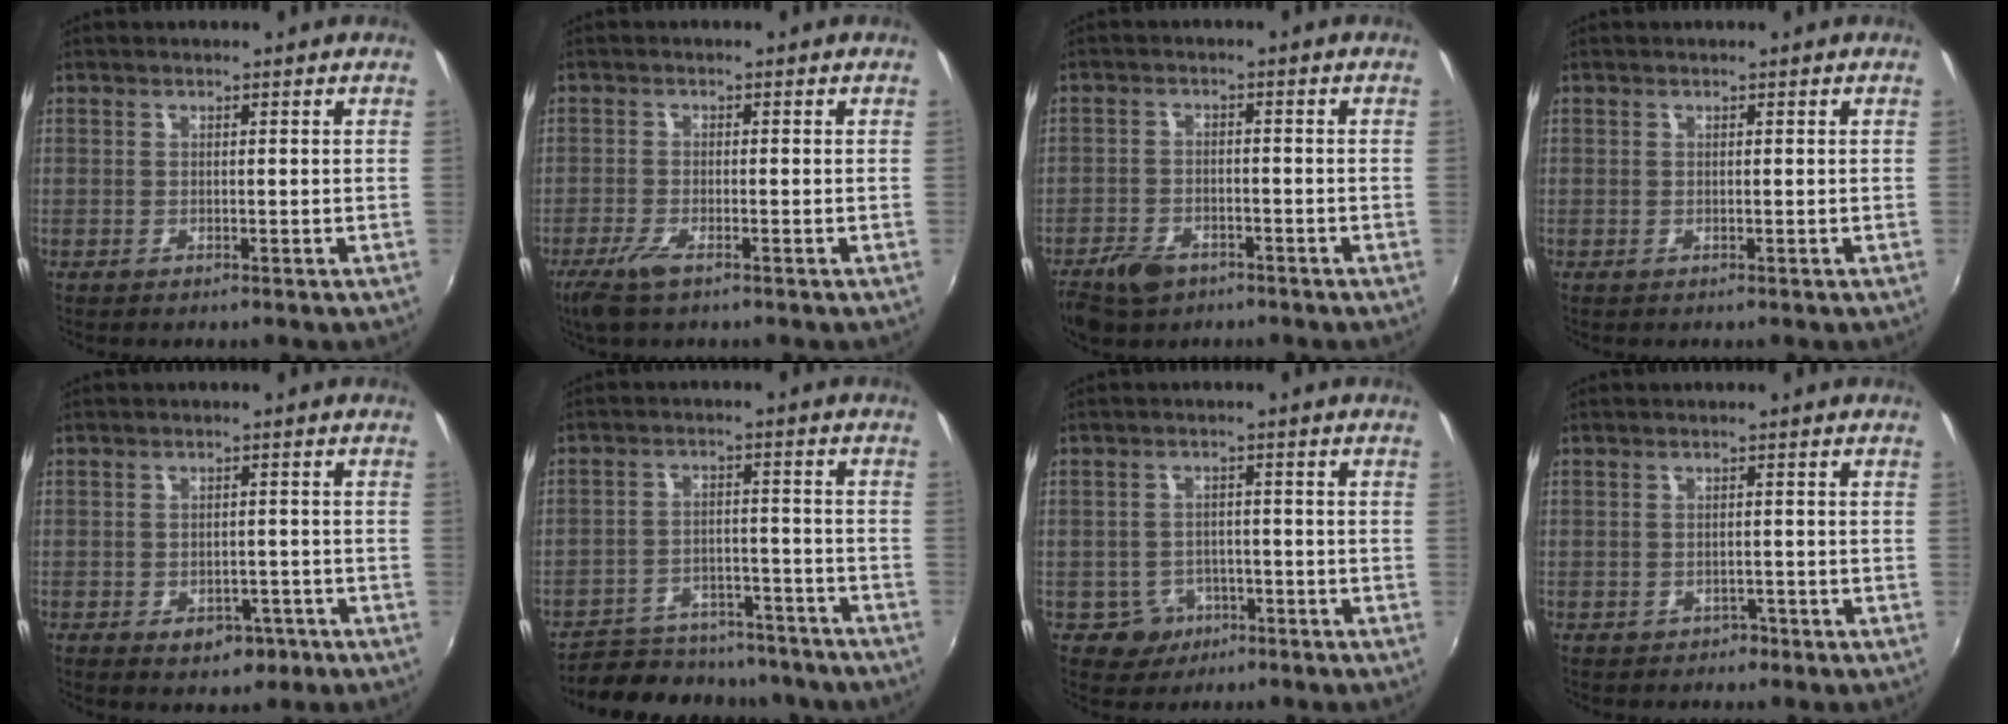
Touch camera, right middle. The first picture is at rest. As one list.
[{"total": 4.5, "force": [-2.9, 0.9, 3.2], "torque": [-0.081, -0.013, -0.057]}, {"total": 7.1, "force": [-4.9, 4.0, 3.1], "torque": [-0.089, -0.003, -0.083]}, {"total": 0.0}, {"total": 5.5, "force": [-3.1, 3.6, 2.8], "torque": [-0.055, -0.005, -0.034]}, {"total": 22.1, "force": [-19.1, 7.9, 7.9], "torque": [-0.164, 0.011, -0.246]}, {"total": 4.7, "force": [-2.5, 4.0, 0.5], "torque": [-0.023, 0.011, -0.031]}, {"total": 2.1, "force": [-1.4, 1.5, 0.4], "torque": [-0.010, -0.001, -0.016]}]